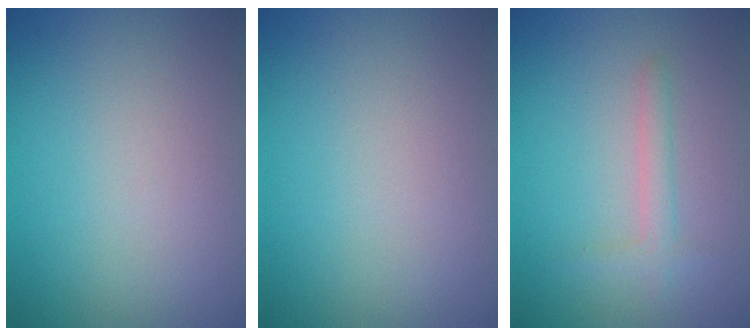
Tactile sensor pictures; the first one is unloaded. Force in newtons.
{"total": 0.0}
{"total": 1.5, "press": 1.5, "slide": 0.0}